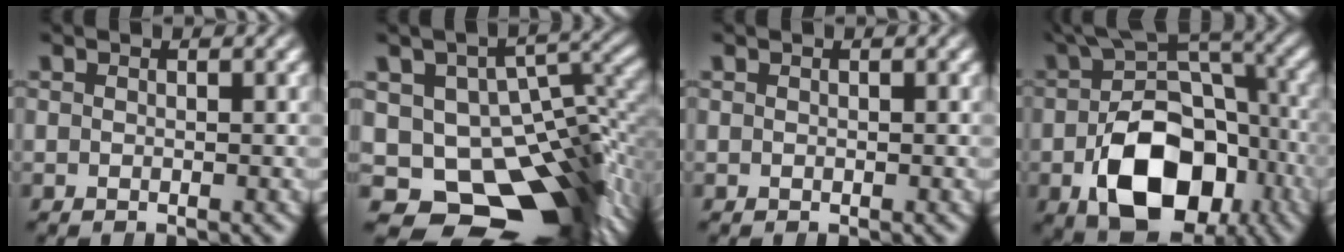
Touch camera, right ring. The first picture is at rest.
{"total": 23.0, "force": [-8.7, 16.6, 13.3], "torque": [-0.226, -0.095, -0.104]}
{"total": 0.0}
{"total": 13.6, "force": [-3.3, 8.3, 10.2], "torque": [-0.163, -0.029, -0.038]}